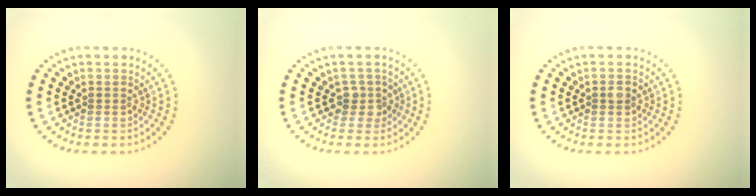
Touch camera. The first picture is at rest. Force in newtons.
{"total": 1.8, "press": 1.3, "slide": 1.2}
{"total": 0.9, "press": 0.9, "slide": 0.0}